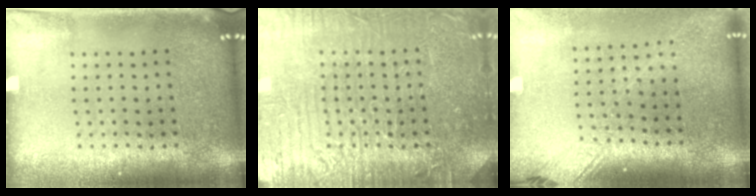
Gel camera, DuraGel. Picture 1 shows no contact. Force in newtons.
{"total": 7.3, "press": 7.2, "slide": 1.0}
{"total": 1.8, "press": 1.4, "slide": 1.0}